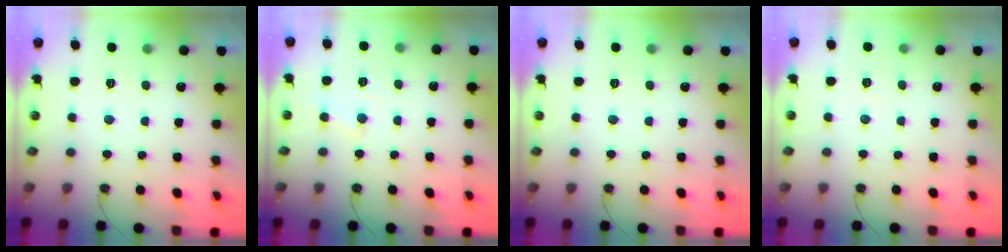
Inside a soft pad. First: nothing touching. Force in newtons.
{"total": 5.6, "press": 5.6, "slide": 0.8}
{"total": 0.0}
{"total": 2.6, "press": 2.5, "slide": 0.5}